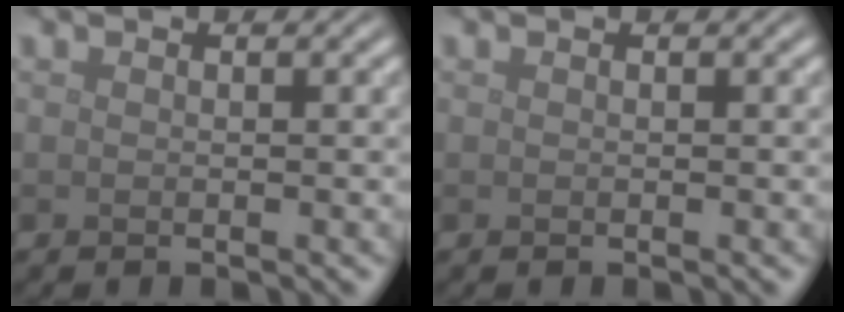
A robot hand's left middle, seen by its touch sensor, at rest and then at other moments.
{"total": 0.0}